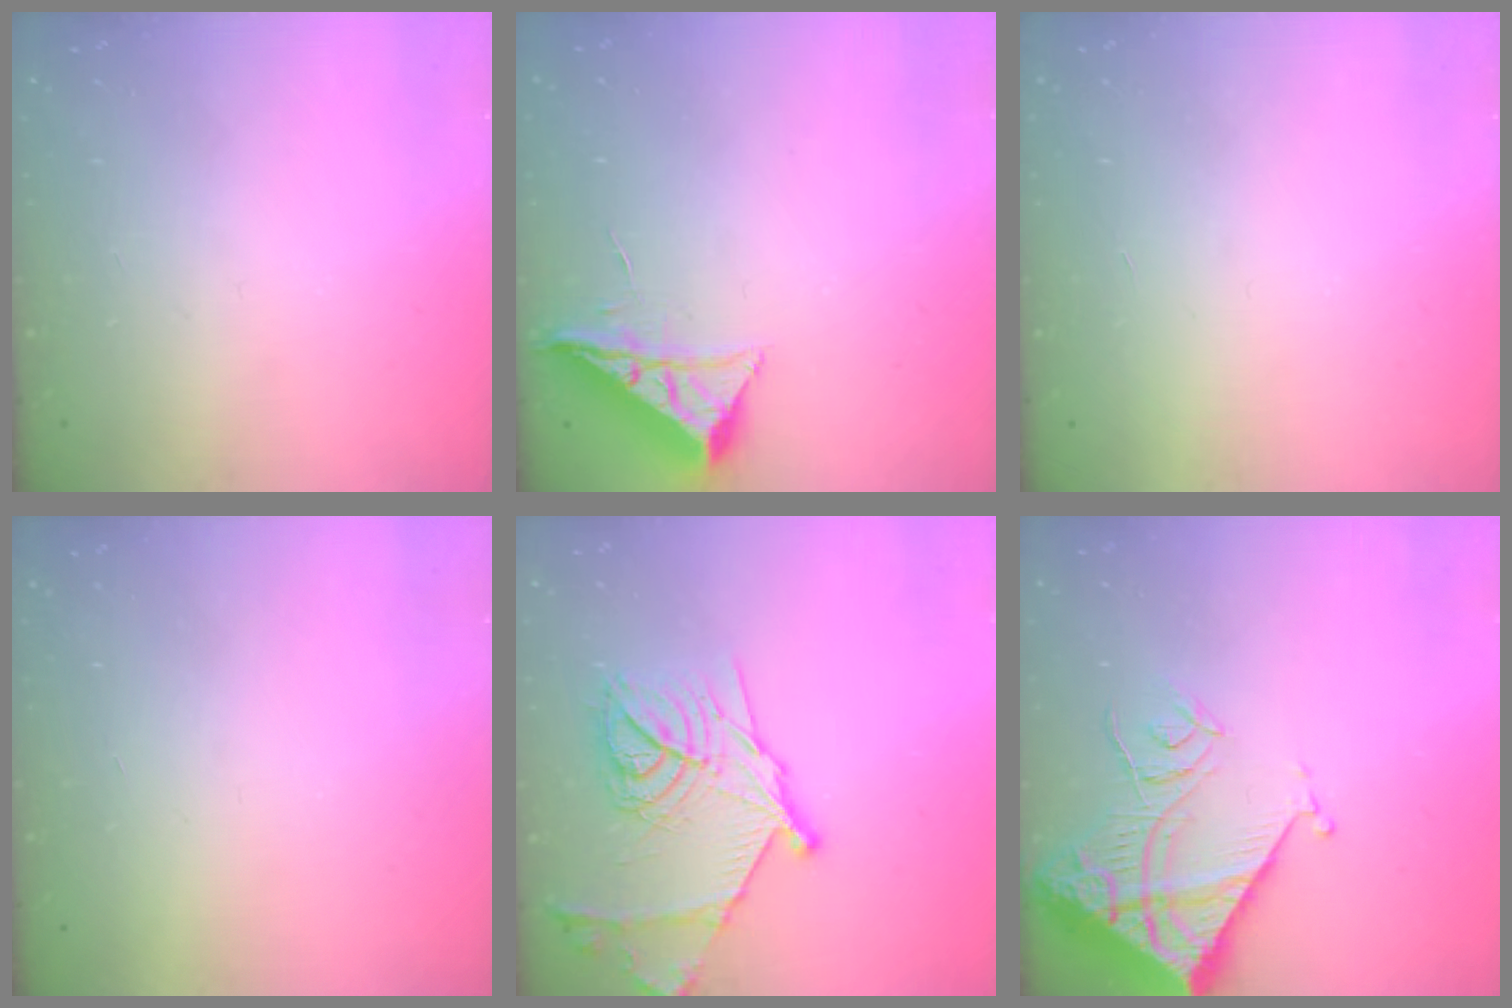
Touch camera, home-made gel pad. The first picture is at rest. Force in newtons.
{"total": 6.1, "press": 6.1, "slide": 0.7}
{"total": 1.6, "press": 1.6, "slide": 0.1}
{"total": 1.7, "press": 1.7, "slide": 0.1}
{"total": 18.8, "press": 18.8, "slide": 1.3}
{"total": 14.6, "press": 14.5, "slide": 1.4}